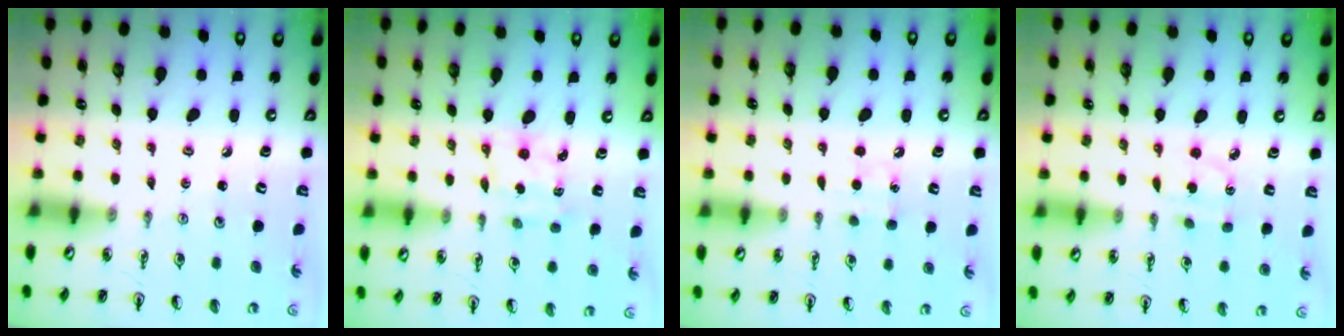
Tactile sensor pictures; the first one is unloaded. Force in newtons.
{"total": 2.3, "press": 2.2, "slide": 0.7}
{"total": 6.8, "press": 6.8, "slide": 0.8}
{"total": 3.1, "press": 3.0, "slide": 0.8}